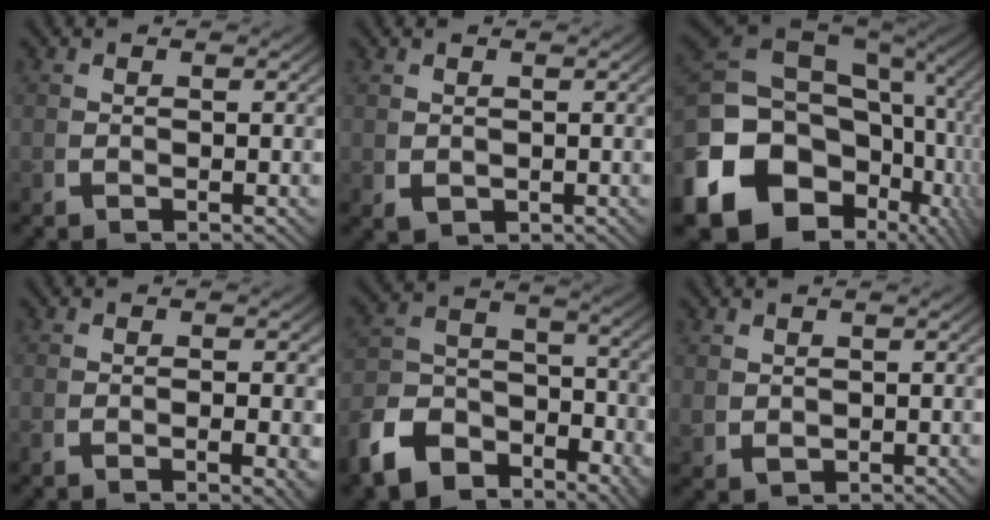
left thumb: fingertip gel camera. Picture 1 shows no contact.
{"total": 1.2, "force": [0.0, 1.0, 0.7], "torque": [-0.008, -0.013, 0.012]}
{"total": 22.4, "force": [-2.9, 16.7, 14.7], "torque": [-0.287, -0.047, -0.039]}
{"total": 1.8, "force": [0.0, 0.8, 1.6], "torque": [-0.025, -0.013, 0.001]}
{"total": 10.4, "force": [-4.9, 7.4, 5.4], "torque": [-0.096, -0.040, -0.072]}
{"total": 1.3, "force": [0.5, 1.0, 0.6], "torque": [-0.010, -0.009, 0.024]}